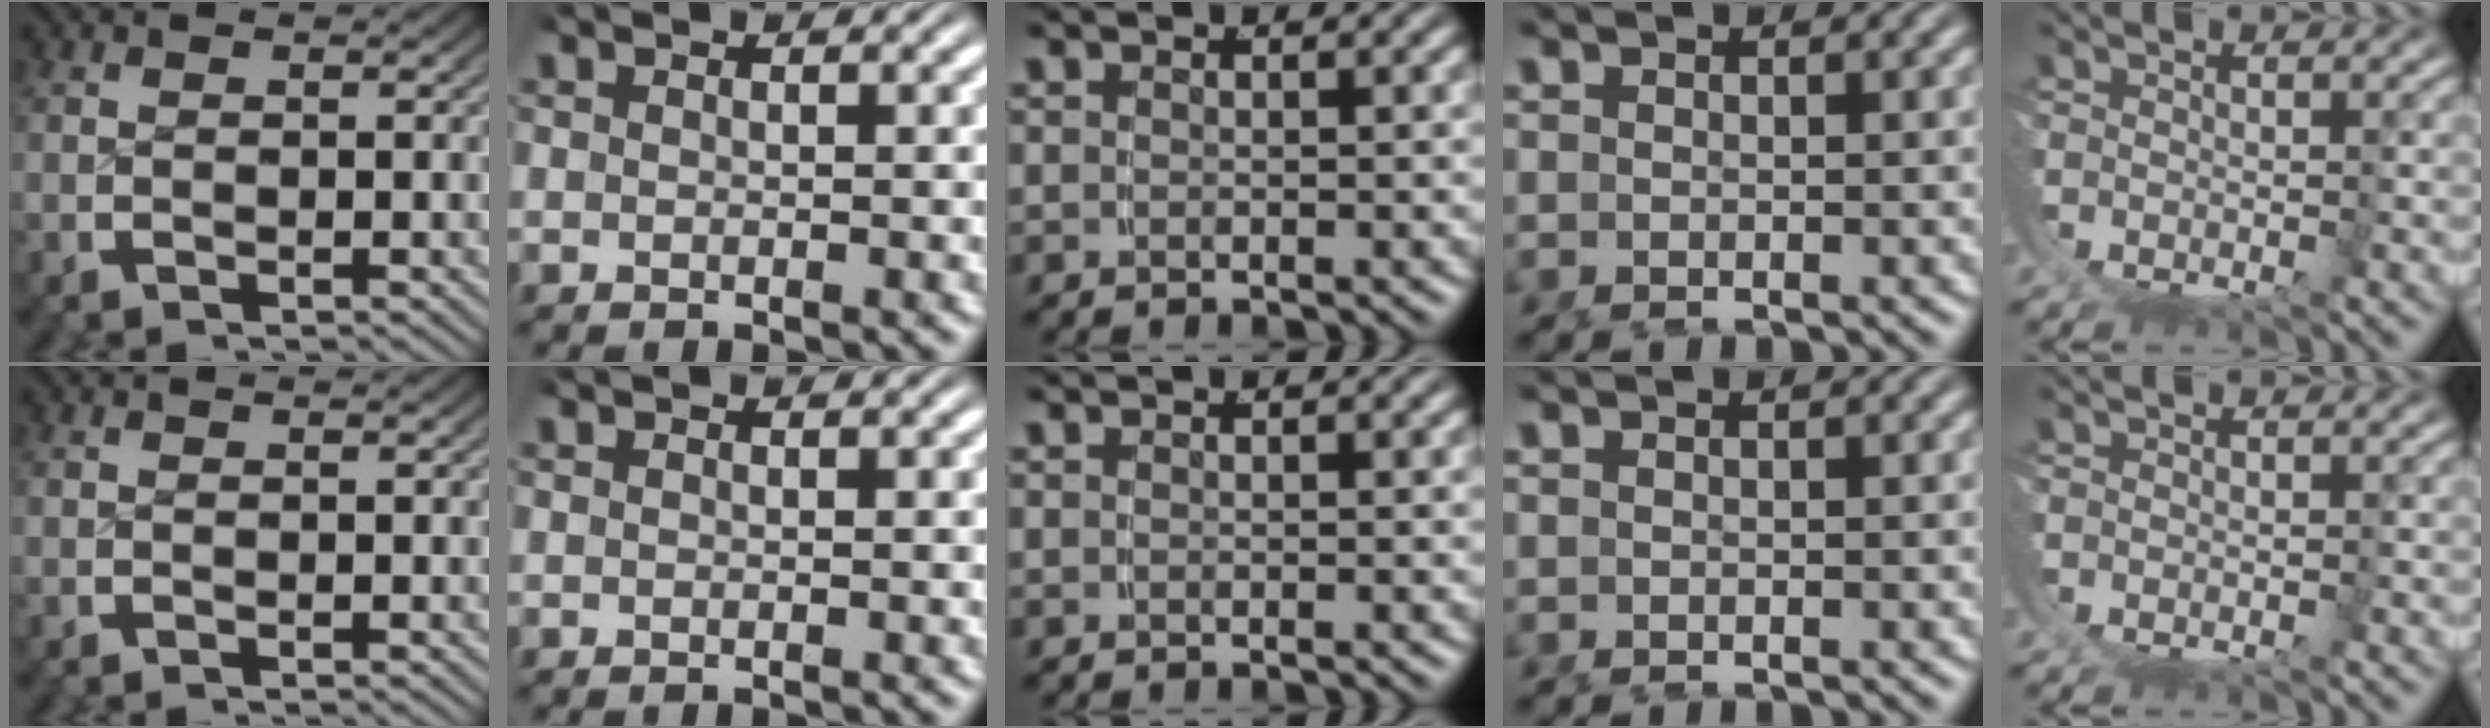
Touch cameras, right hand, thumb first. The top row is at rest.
{}